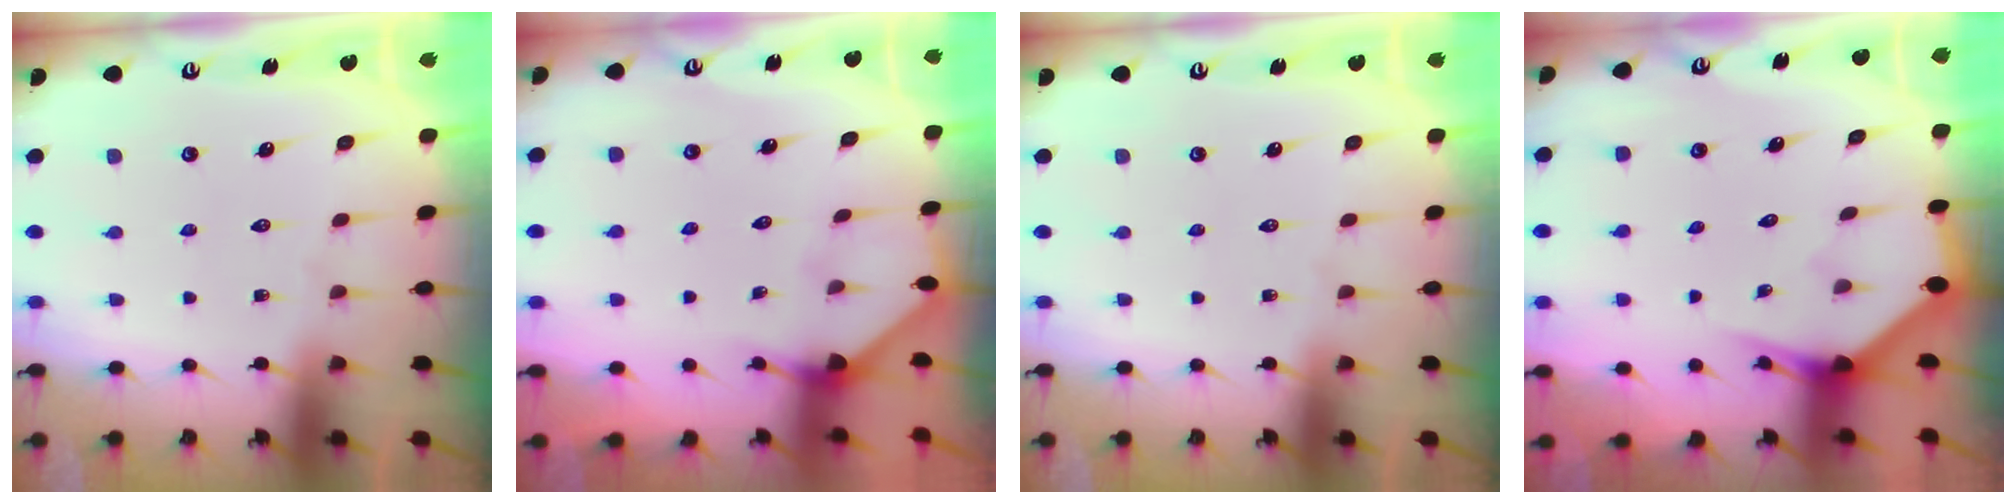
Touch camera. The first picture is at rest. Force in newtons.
{"total": 2.7, "press": 2.7, "slide": 0.2}
{"total": 0.0}
{"total": 2.8, "press": 2.8, "slide": 0.1}